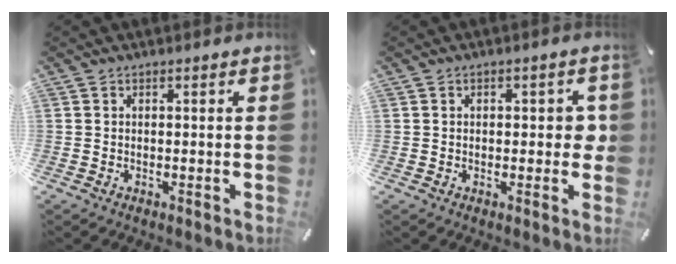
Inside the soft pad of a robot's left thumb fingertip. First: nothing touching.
{"total": 3.5, "force": [0.1, 2.1, 2.8], "torque": [-0.029, 0.001, -0.005]}